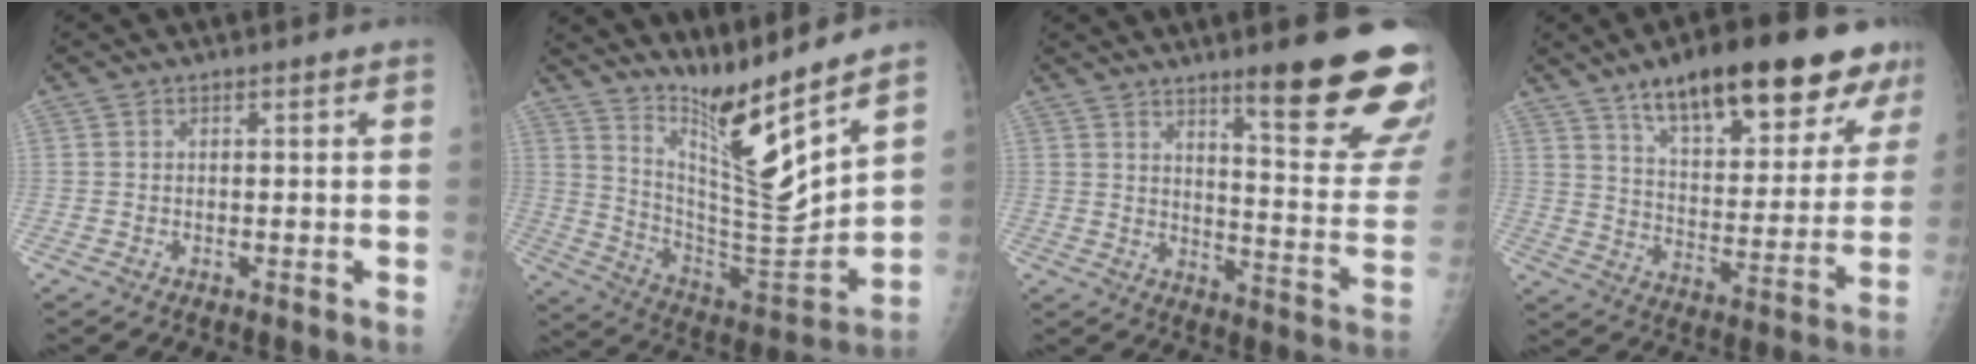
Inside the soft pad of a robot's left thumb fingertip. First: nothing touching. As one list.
[{"total": 16.4, "force": [12.8, 0.8, 10.2], "torque": [-0.143, -0.101, 0.244]}, {"total": 19.9, "force": [12.4, 3.0, 15.3], "torque": [-0.167, -0.085, 0.177]}, {"total": 23.7, "force": [15.2, 8.0, 16.3], "torque": [-0.198, -0.045, 0.232]}]